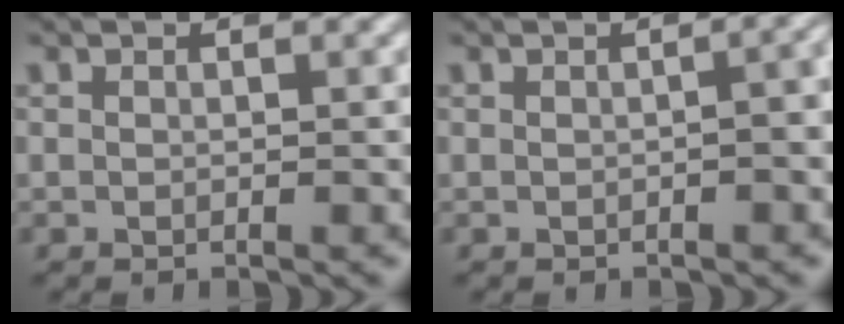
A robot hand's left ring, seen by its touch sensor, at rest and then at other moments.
{"total": 2.1, "force": [-0.3, 0.8, 2.0], "torque": [-0.015, 0.008, 0.001]}